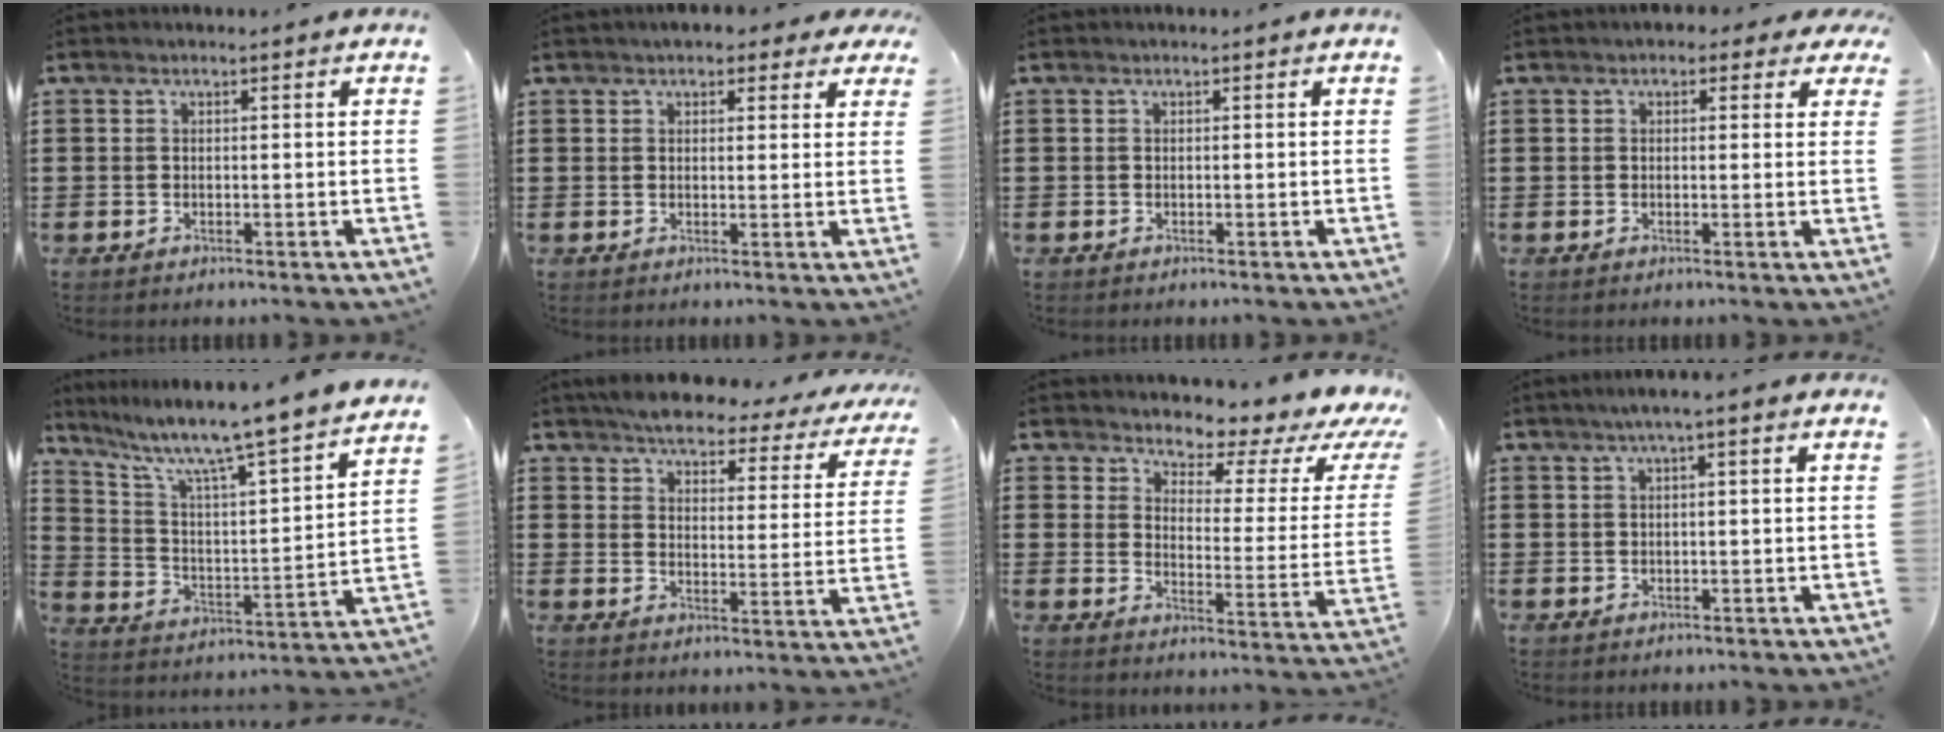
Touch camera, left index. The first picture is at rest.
{"total": 2.7, "force": [2.1, 1.1, 1.2], "torque": [-0.023, 0.000, 0.036]}
{"total": 0.0}
{"total": 1.5, "force": [0.6, 1.1, 0.9], "torque": [-0.014, 0.005, 0.006]}
{"total": 8.7, "force": [7.4, -0.3, 4.6], "torque": [-0.120, -0.063, 0.115]}
{"total": 5.3, "force": [4.9, 0.9, 1.8], "torque": [-0.061, -0.029, 0.082]}
{"total": 3.8, "force": [3.3, 1.2, 1.5], "torque": [-0.041, -0.034, 0.046]}
{"total": 1.8, "force": [0.2, 0.0, 1.8], "torque": [-0.031, -0.004, 0.003]}